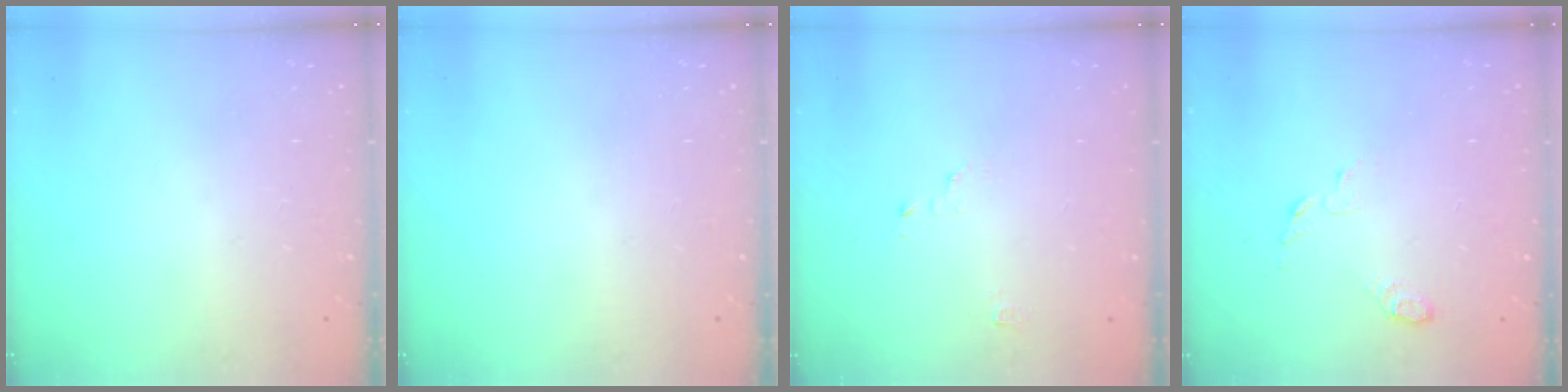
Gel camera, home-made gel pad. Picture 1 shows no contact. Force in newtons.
{"total": 0.0}
{"total": 2.1, "press": 2.1, "slide": 0.2}
{"total": 4.6, "press": 4.6, "slide": 0.5}